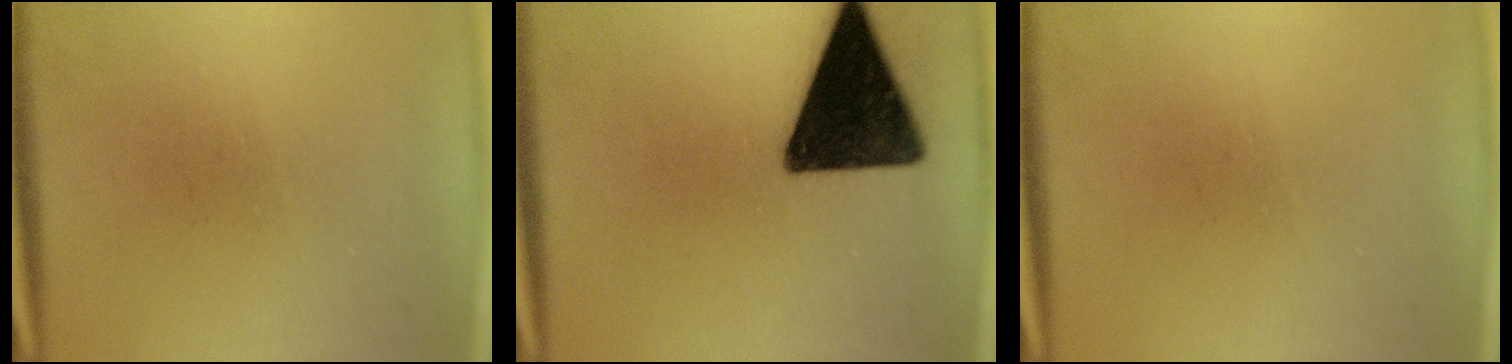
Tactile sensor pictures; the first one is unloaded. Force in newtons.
{"total": 17.5}
{"total": 0.0}